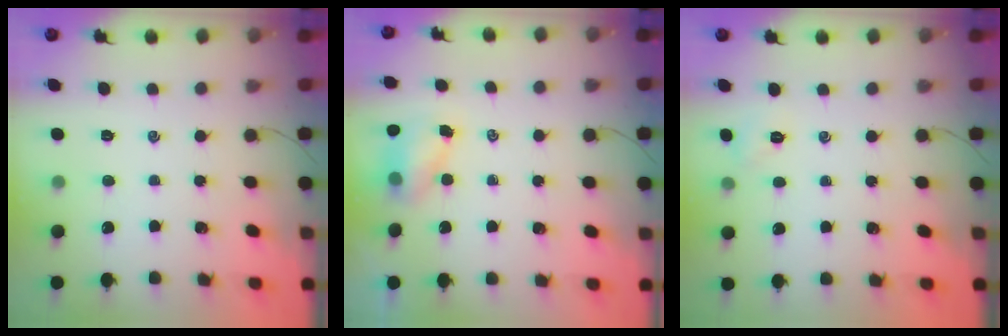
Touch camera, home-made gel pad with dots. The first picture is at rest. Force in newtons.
{"total": 5.5, "press": 5.4, "slide": 0.5}
{"total": 2.1, "press": 2.1, "slide": 0.6}